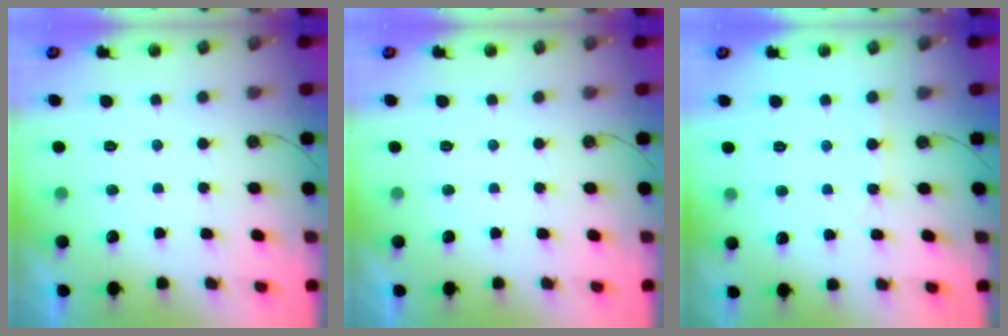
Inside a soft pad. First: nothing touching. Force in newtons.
{"total": 0.0}
{"total": 2.6, "press": 2.6, "slide": 0.3}